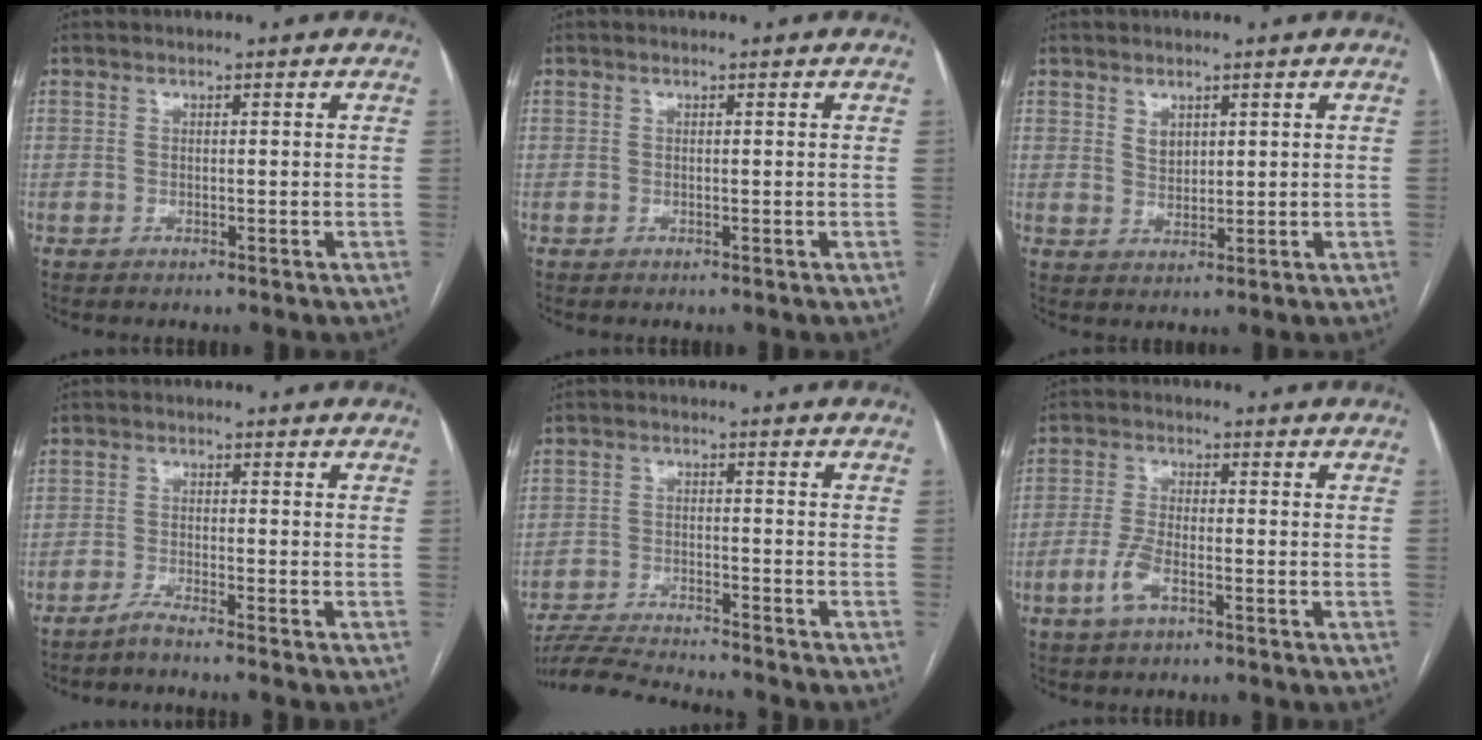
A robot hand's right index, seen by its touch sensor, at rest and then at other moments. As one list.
[{"total": 0.0}, {"total": 2.3, "force": [1.3, 1.5, 1.3], "torque": [-0.026, -0.003, 0.030]}, {"total": 2.9, "force": [-2.6, -0.9, 1.1], "torque": [-0.022, -0.002, -0.047]}, {"total": 10.7, "force": [-10.2, -0.4, 3.2], "torque": [-0.055, -0.009, -0.171]}, {"total": 4.9, "force": [-2.3, 1.6, 4.0], "torque": [-0.094, -0.003, -0.047]}]